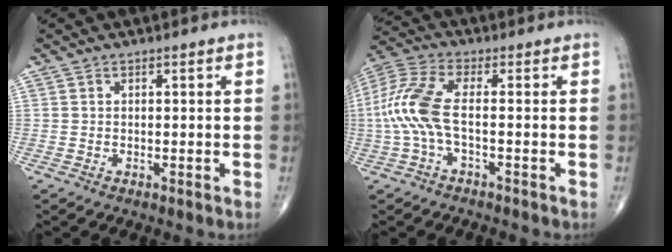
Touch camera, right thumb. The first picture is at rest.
{"total": 9.6, "force": [-1.0, 3.4, 9.0], "torque": [-0.232, 0.026, -0.026]}